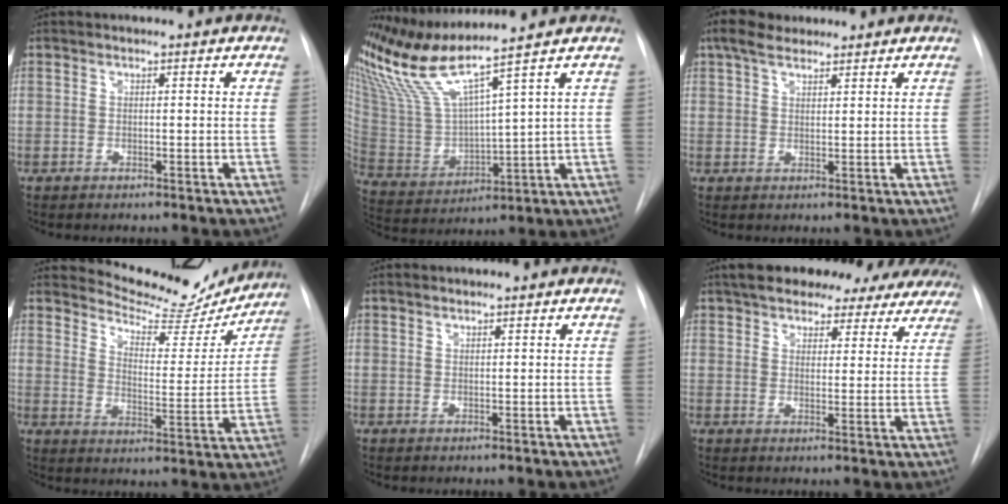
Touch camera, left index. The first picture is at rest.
{"total": 11.0, "force": [9.4, -2.3, 5.2], "torque": [-0.116, -0.009, 0.199]}
{"total": 4.6, "force": [3.7, 1.8, 2.0], "torque": [-0.050, 0.028, 0.070]}
{"total": 15.3, "force": [14.8, 3.1, 2.2], "torque": [-0.027, -0.045, 0.189]}
{"total": 0.8, "force": [0.8, 0.0, 0.1], "torque": [-0.005, 0.005, 0.019]}
{"total": 22.4, "force": [19.2, 7.5, 8.8], "torque": [-0.140, 0.026, 0.230]}